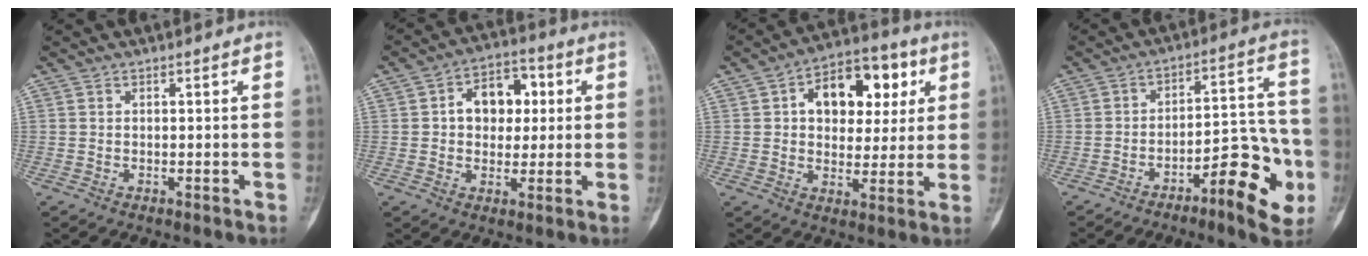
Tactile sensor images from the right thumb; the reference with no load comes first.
{"total": 10.4, "force": [1.8, 7.5, 7.0], "torque": [-0.064, 0.015, 0.022]}
{"total": 15.3, "force": [4.6, 10.0, 10.6], "torque": [-0.107, 0.011, 0.065]}
{"total": 13.6, "force": [-6.0, 4.4, 11.4], "torque": [-0.131, 0.050, -0.086]}